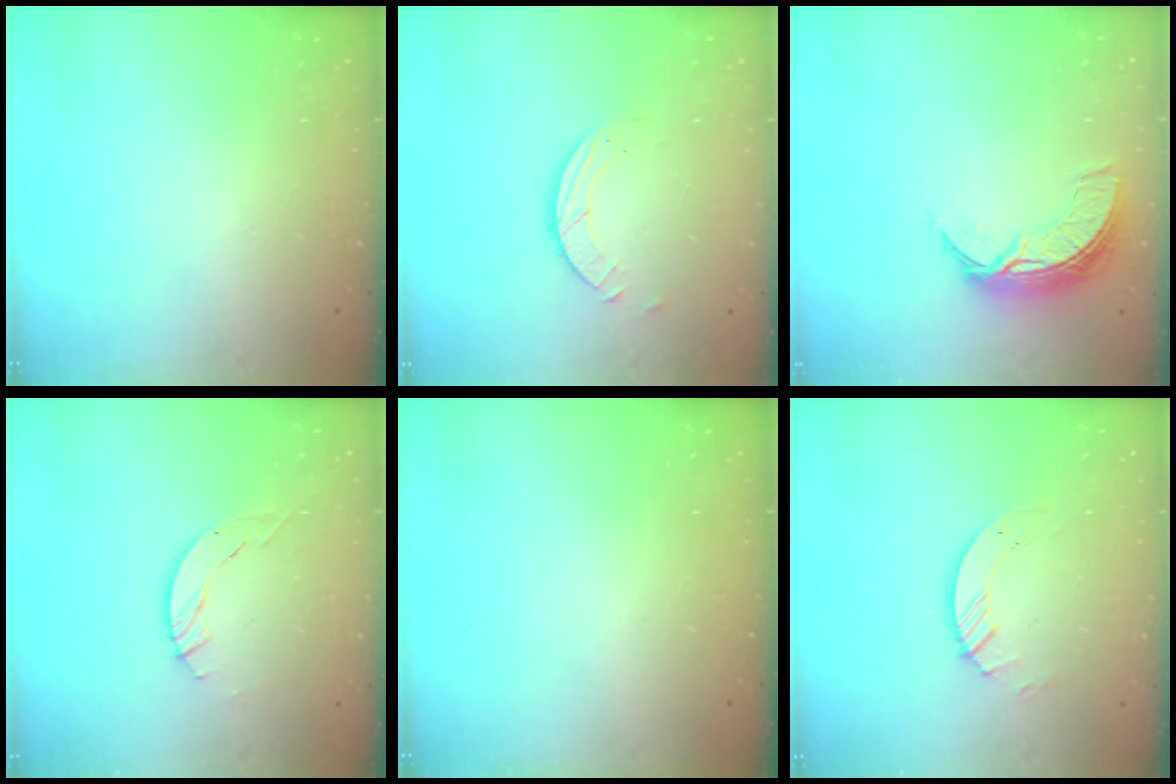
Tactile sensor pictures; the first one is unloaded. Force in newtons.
{"total": 4.0, "press": 4.0, "slide": 0.4}
{"total": 8.2, "press": 8.1, "slide": 0.6}
{"total": 4.9, "press": 4.9, "slide": 0.5}
{"total": 0.0}
{"total": 4.0, "press": 4.0, "slide": 0.3}